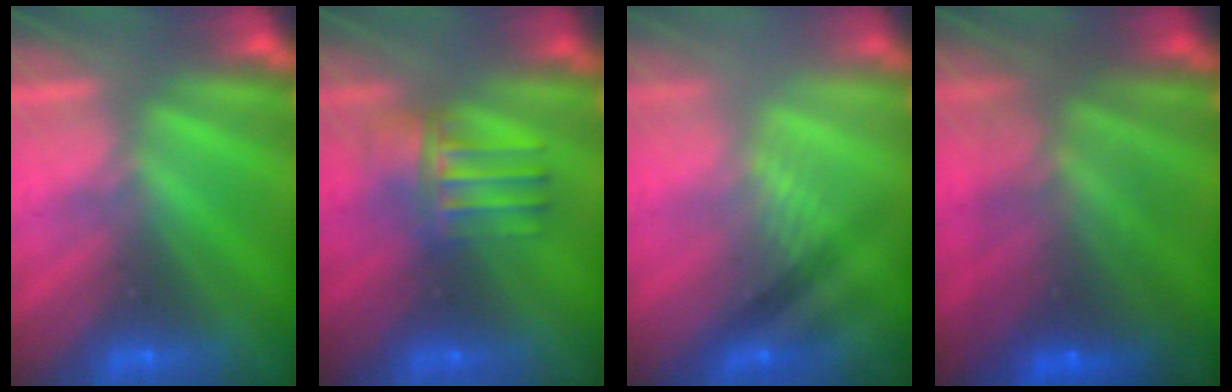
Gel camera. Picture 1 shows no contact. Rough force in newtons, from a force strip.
{"total": 4.7}
{"total": 2.2}
{"total": 6.9}